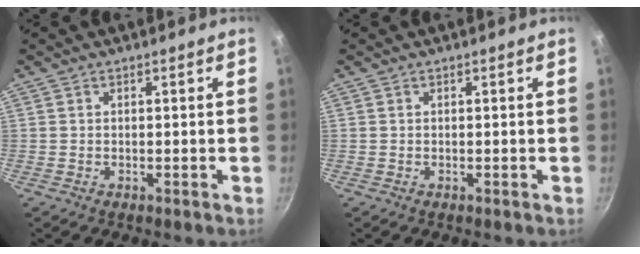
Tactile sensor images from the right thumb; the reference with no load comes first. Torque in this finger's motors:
{"motor_torque": [0.00, 0.00, 0.00, 0.00, 0.00]}